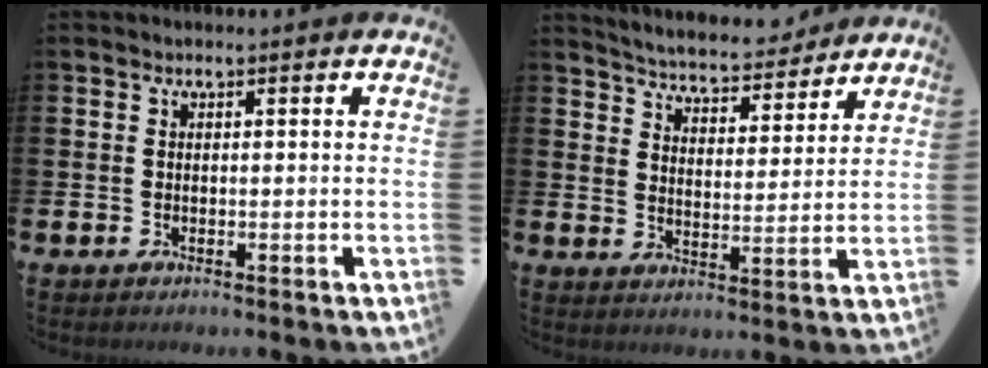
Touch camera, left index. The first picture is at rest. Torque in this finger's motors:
{"motor_torque": [1.07, -1.07, 0.12, 0.10]}